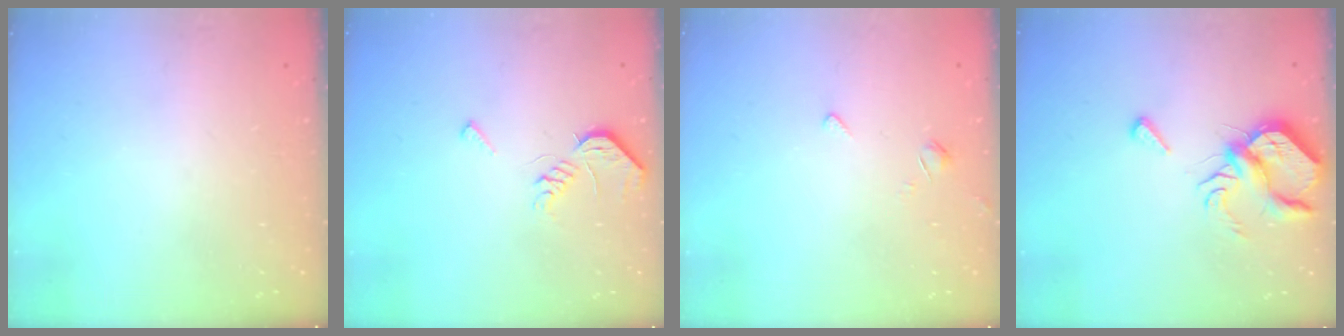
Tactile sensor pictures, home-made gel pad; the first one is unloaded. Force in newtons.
{"total": 6.8, "press": 6.8, "slide": 0.7}
{"total": 1.7, "press": 1.6, "slide": 0.5}
{"total": 7.7, "press": 7.6, "slide": 0.3}